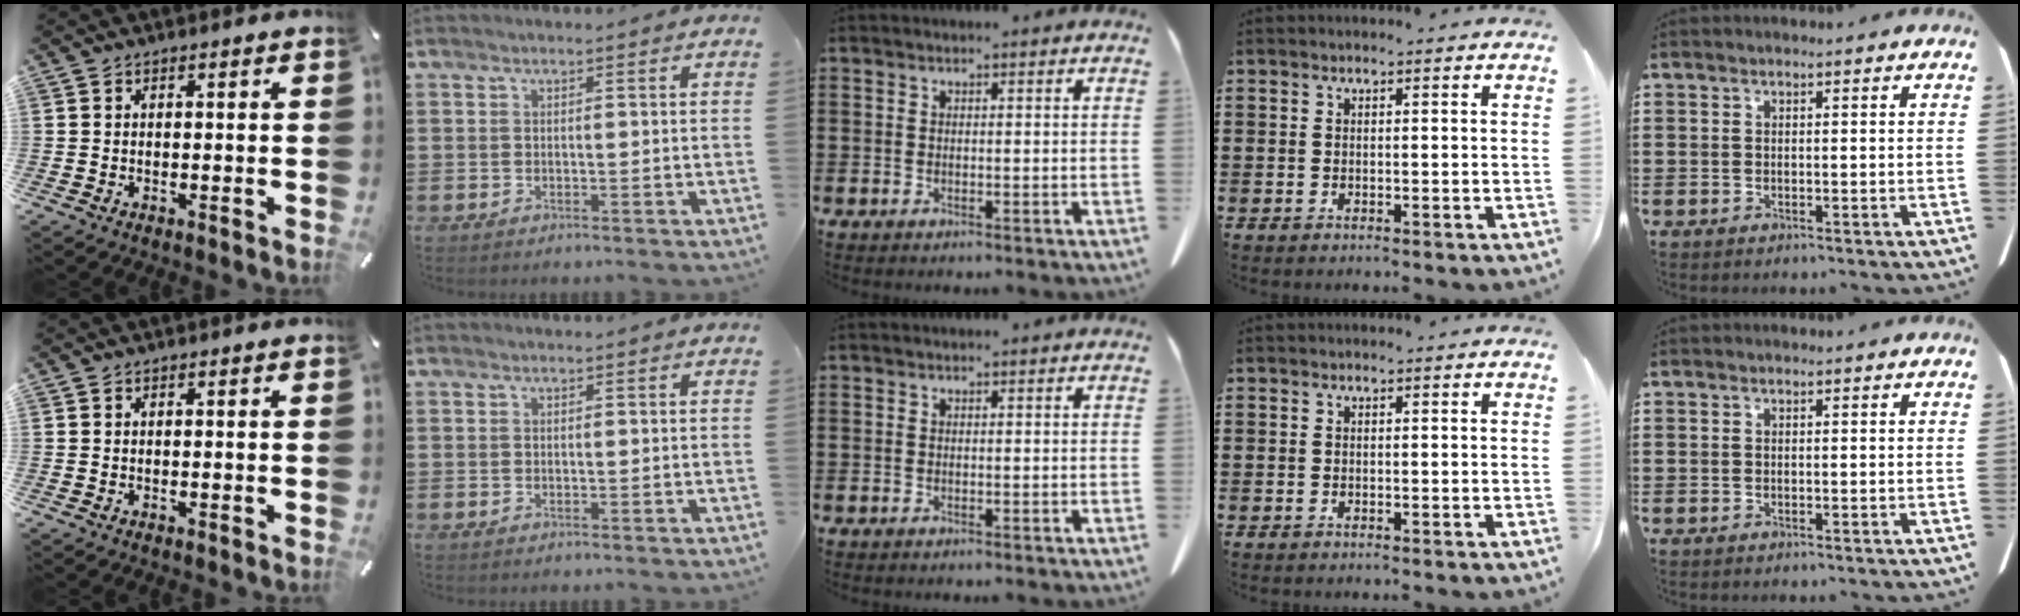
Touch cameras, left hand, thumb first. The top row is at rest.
{}